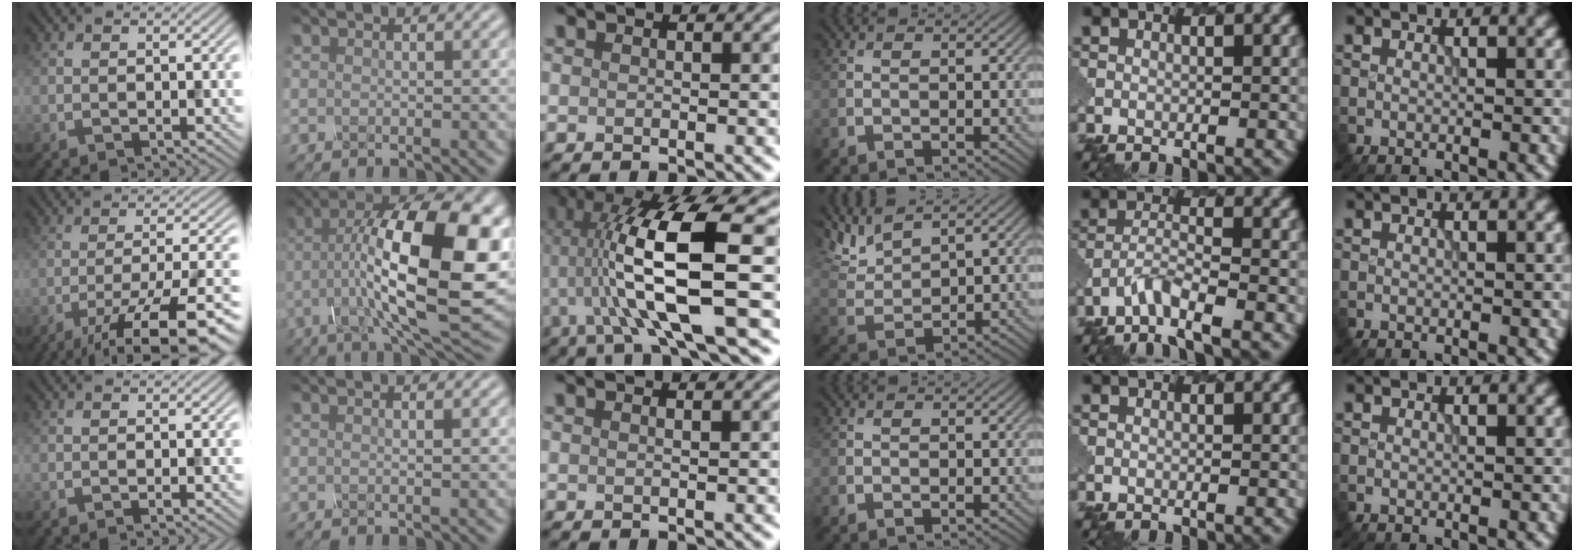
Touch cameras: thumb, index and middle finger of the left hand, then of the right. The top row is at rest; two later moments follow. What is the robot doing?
{"motion": "screw", "object": "spray bottle"}